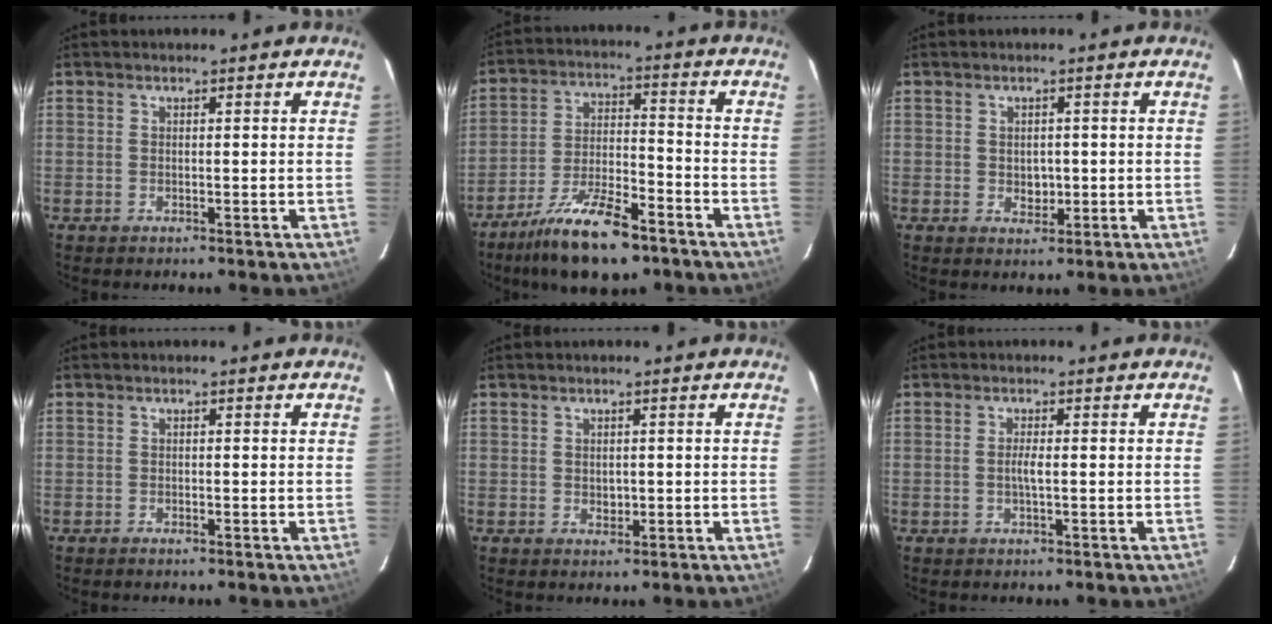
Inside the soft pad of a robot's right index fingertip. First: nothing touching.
{"total": 15.0, "force": [-10.7, 4.7, 9.4], "torque": [-0.194, -0.014, -0.190]}
{"total": 2.8, "force": [-0.2, 2.3, 1.6], "torque": [-0.024, 0.001, 0.000]}
{"total": 0.6, "force": [-0.6, 0.2, 0.2], "torque": [-0.006, 0.000, -0.012]}
{"total": 1.6, "force": [-0.1, 1.3, 1.0], "torque": [-0.013, 0.001, 0.001]}
{"total": 1.8, "force": [-0.3, 0.0, 1.7], "torque": [-0.033, -0.001, -0.007]}